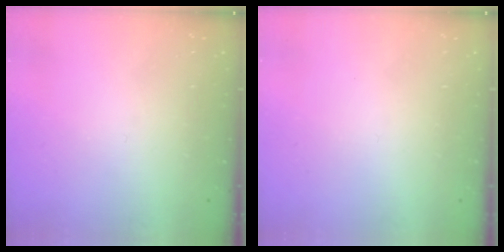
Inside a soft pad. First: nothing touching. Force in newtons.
{"total": 1.7, "press": 1.7, "slide": 0.1}